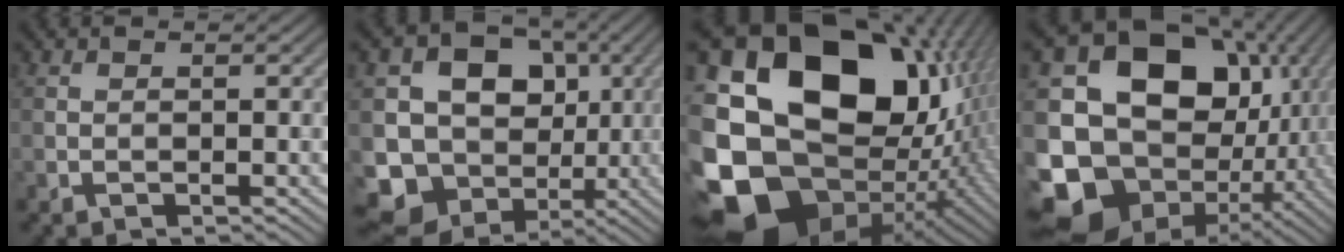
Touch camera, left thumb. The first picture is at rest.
{"total": 15.4, "force": [0.1, 13.7, 7.2], "torque": [-0.165, -0.020, -0.003]}
{"total": 23.2, "force": [-1.3, 18.7, 13.7], "torque": [-0.345, -0.039, 0.007]}
{"total": 19.8, "force": [-2.5, 16.4, 10.9], "torque": [-0.241, -0.041, -0.019]}